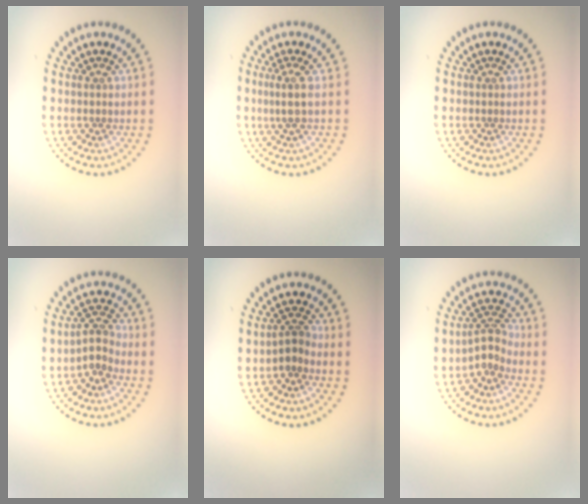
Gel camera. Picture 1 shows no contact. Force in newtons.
{"total": 2.0, "press": 1.3, "slide": 1.5}
{"total": 0.0}
{"total": 2.0, "press": 1.5, "slide": 1.4}
{"total": 1.5, "press": 1.2, "slide": 1.0}
{"total": 2.2, "press": 1.5, "slide": 1.7}